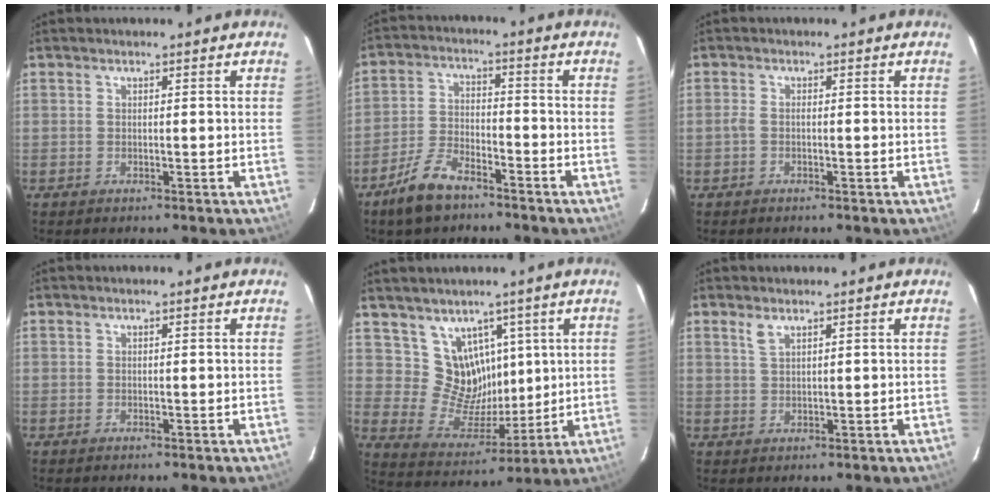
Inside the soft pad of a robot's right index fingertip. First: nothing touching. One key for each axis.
{"total": 8.6, "fx": -6.5, "fy": 3.3, "fz": 4.7, "tx": -0.109, "ty": 0.002, "tz": -0.122}
{"total": 1.1, "fx": -0.5, "fy": 0.3, "fz": 0.9, "tx": -0.020, "ty": 0.003, "tz": -0.012}
{"total": 0.0}
{"total": 10.1, "fx": 5.3, "fy": 8.1, "fz": 3.0, "tx": -0.049, "ty": 0.002, "tz": 0.117}
{"total": 1.8, "fx": 1.3, "fy": 0.6, "fz": 1.2, "tx": -0.023, "ty": 0.003, "tz": 0.026}